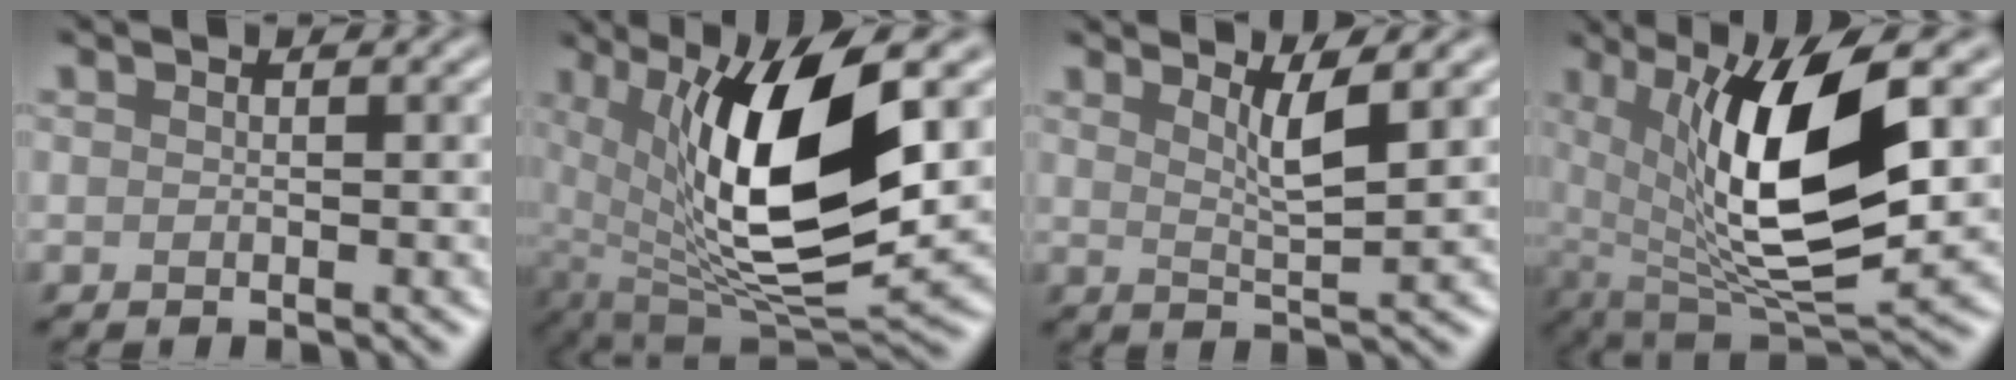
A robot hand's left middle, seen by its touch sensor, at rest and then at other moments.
{"total": 12.9, "force": [2.5, 4.8, 11.7], "torque": [-0.197, -0.014, 0.045]}
{"total": 3.2, "force": [1.5, 0.7, 2.8], "torque": [-0.040, -0.006, 0.029]}
{"total": 11.6, "force": [2.4, 4.0, 10.6], "torque": [-0.183, -0.009, 0.044]}